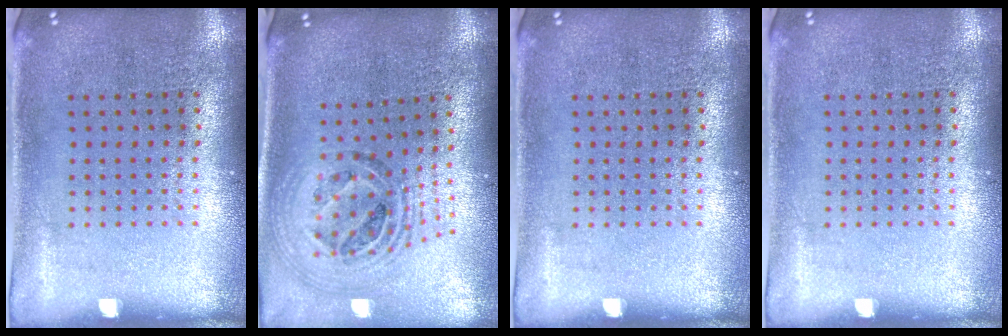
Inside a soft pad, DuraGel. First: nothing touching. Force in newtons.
{"total": 1.7, "press": 1.5, "slide": 0.8}
{"total": 0.0}
{"total": 0.0}